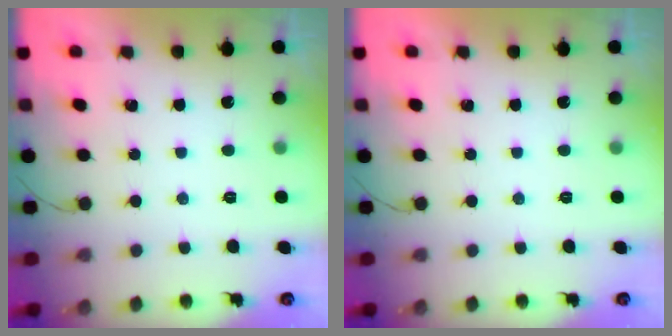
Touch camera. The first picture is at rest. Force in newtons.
{"total": 0.0}